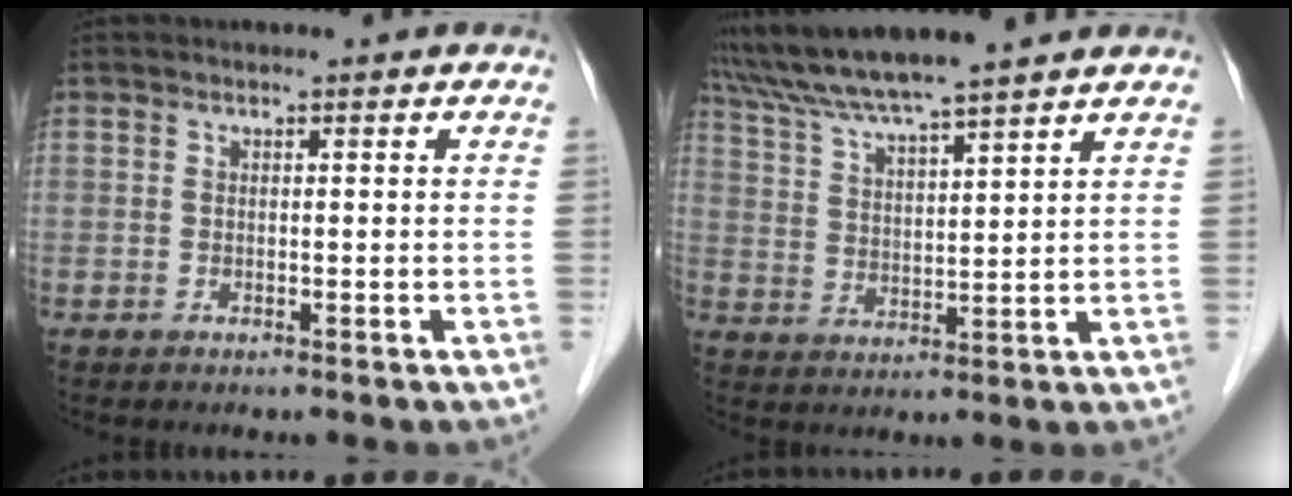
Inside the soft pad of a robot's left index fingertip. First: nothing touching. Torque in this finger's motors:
{"motor_torque": [0.60, -1.43, 1.05, 0.21]}